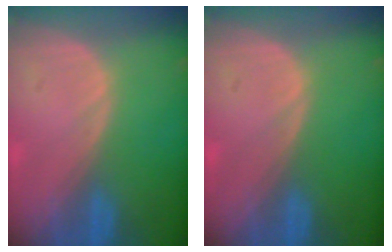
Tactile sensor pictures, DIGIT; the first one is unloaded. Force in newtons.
{"total": 0.0}